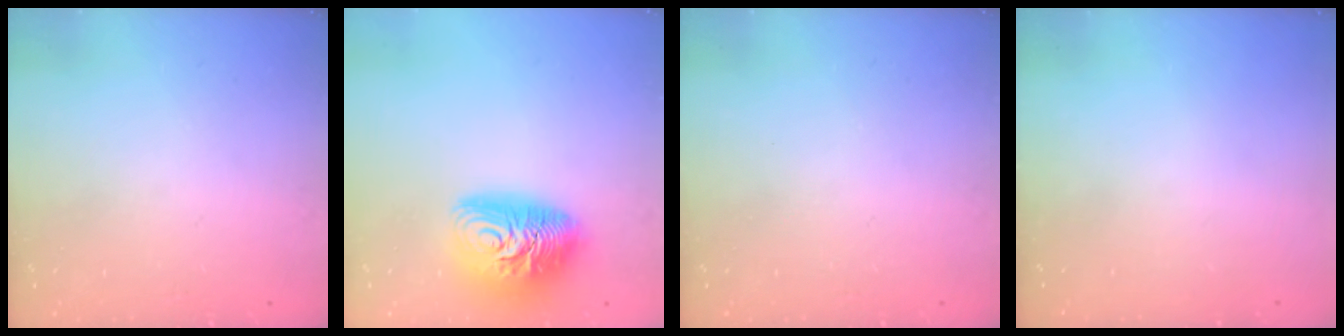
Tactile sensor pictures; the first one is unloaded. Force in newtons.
{"total": 13.2, "press": 13.2, "slide": 1.0}
{"total": 0.0}
{"total": 0.0}